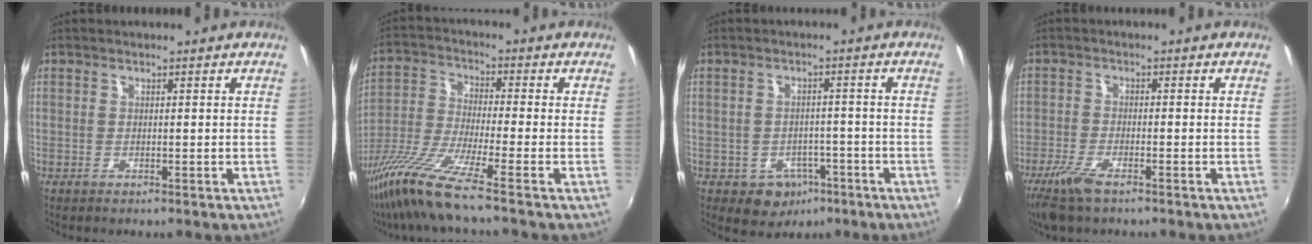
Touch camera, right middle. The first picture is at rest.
{"total": 12.8, "force": [-9.8, -1.1, 8.2], "torque": [-0.173, -0.032, -0.189]}
{"total": 6.0, "force": [-3.1, 4.9, 1.8], "torque": [-0.042, 0.013, -0.027]}
{"total": 6.2, "force": [-4.3, 1.4, 4.2], "torque": [-0.106, -0.015, -0.085]}